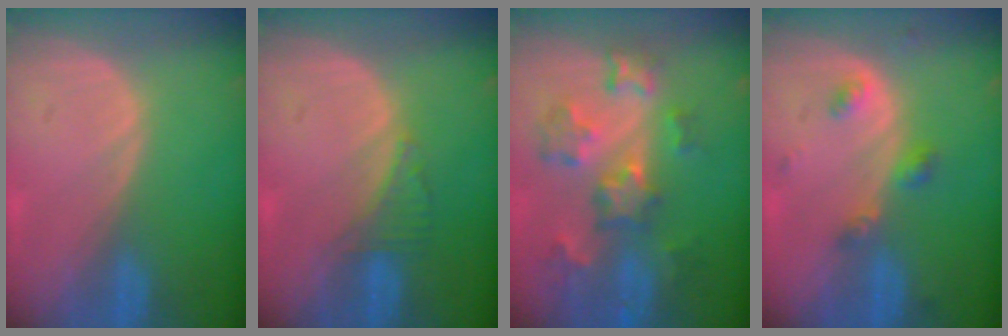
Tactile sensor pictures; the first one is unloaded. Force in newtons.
{"total": 2.5, "press": 2.5, "slide": 0.2}
{"total": 9.0, "press": 7.9, "slide": 4.3}
{"total": 3.4, "press": 3.4, "slide": 0.5}